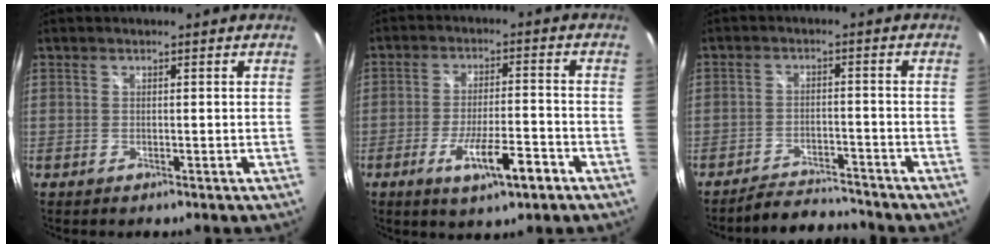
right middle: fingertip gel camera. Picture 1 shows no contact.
{"total": 9.2, "force": [-4.9, 1.9, 7.6], "torque": [-0.143, -0.018, -0.076]}
{"total": 7.3, "force": [-7.1, 0.8, 1.1], "torque": [-0.041, 0.003, -0.111]}